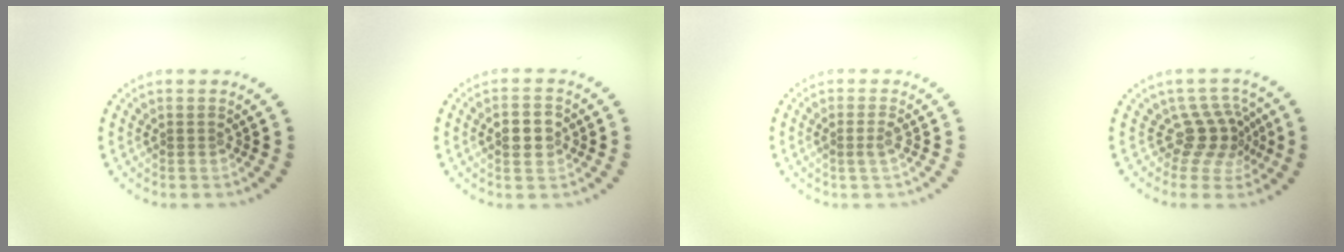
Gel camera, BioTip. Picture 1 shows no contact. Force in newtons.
{"total": 2.9, "press": 2.9, "slide": 0.2}
{"total": 1.1, "press": 0.8, "slide": 0.8}
{"total": 3.3, "press": 2.4, "slide": 2.4}